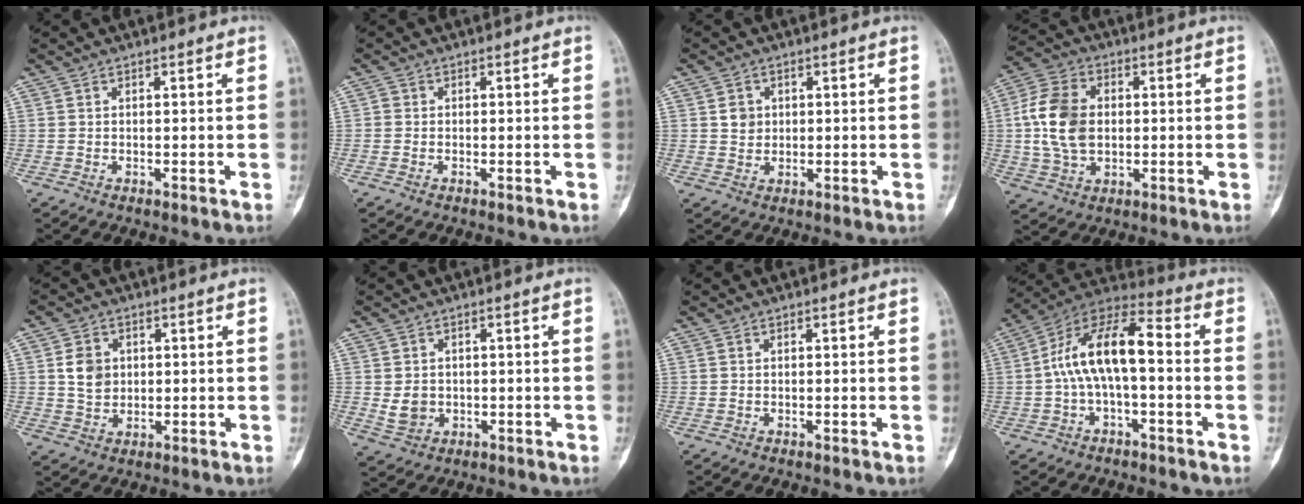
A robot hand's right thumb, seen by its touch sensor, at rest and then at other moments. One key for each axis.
{"total": 0.6, "fx": -0.3, "fy": 0.5, "fz": 0.3, "tx": 0.000, "ty": 0.001, "tz": -0.010}
{"total": 3.0, "fx": 0.7, "fy": 2.6, "fz": 1.2, "tx": -0.003, "ty": -0.001, "tz": 0.012}
{"total": 12.6, "fx": 0.5, "fy": 8.7, "fz": 9.0, "tx": -0.168, "ty": 0.012, "tz": 0.008}
{"total": 5.5, "fx": 1.0, "fy": 4.6, "fz": 2.9, "tx": -0.031, "ty": -0.005, "tz": 0.020}
{"total": 4.2, "fx": -0.2, "fy": 3.6, "fz": 2.1, "tx": -0.020, "ty": 0.001, "tz": 0.006}
{"total": 0.0}
{"total": 13.5, "fx": -0.6, "fy": 5.9, "fz": 12.1, "tx": -0.222, "ty": 0.055, "tz": -0.022}